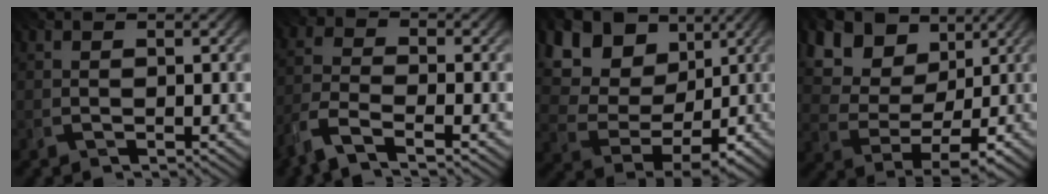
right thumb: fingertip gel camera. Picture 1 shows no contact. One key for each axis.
{"total": 5.7, "fx": -4.8, "fy": 0.9, "fz": 3.0, "tx": -0.068, "ty": -0.011, "tz": -0.118}
{"total": 14.7, "fx": 6.7, "fy": 10.7, "fz": 7.5, "tx": -0.197, "ty": 0.043, "tz": 0.126}
{"total": 11.9, "fx": 6.3, "fy": 7.7, "fz": 6.5, "tx": -0.156, "ty": 0.027, "tz": 0.107}